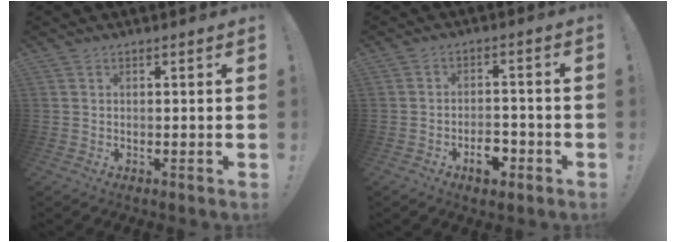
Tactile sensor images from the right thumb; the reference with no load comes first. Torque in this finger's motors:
{"motor_torque": [0.88, 0.54, 0.52, -0.61, 0.00]}